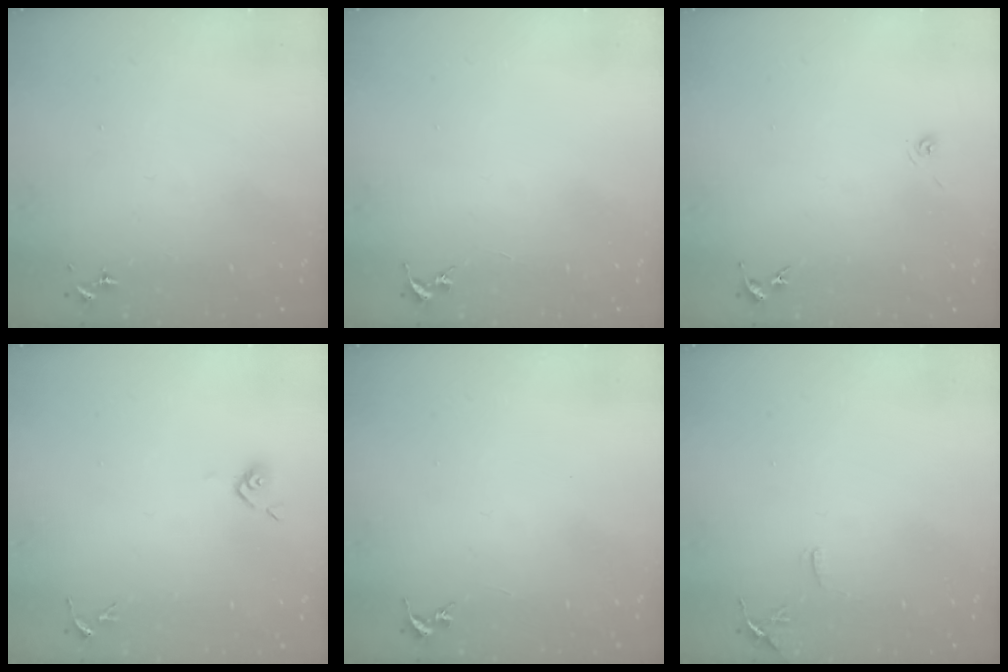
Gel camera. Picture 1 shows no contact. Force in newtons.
{"total": 0.0}
{"total": 3.1, "press": 2.6, "slide": 1.8}
{"total": 3.9, "press": 3.8, "slide": 0.8}
{"total": 0.0}
{"total": 6.2, "press": 6.1, "slide": 0.7}